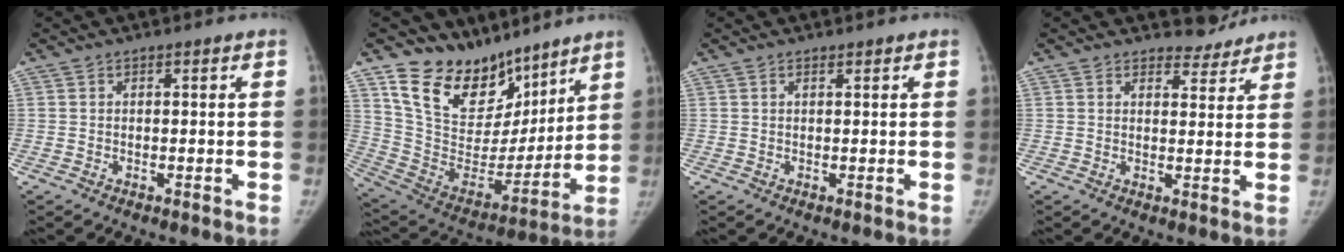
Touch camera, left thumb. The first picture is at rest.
{"total": 19.2, "force": [15.0, 10.3, 6.1], "torque": [-0.049, -0.097, 0.274]}
{"total": 0.6, "force": [0.5, 0.2, 0.3], "torque": [-0.008, -0.002, 0.008]}
{"total": 3.9, "force": [3.6, 1.5, -0.1], "torque": [0.021, -0.032, 0.046]}